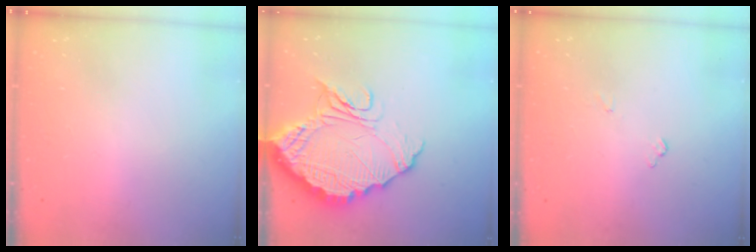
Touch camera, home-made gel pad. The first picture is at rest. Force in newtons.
{"total": 16.3, "press": 16.3, "slide": 1.2}
{"total": 5.5, "press": 5.5, "slide": 0.5}